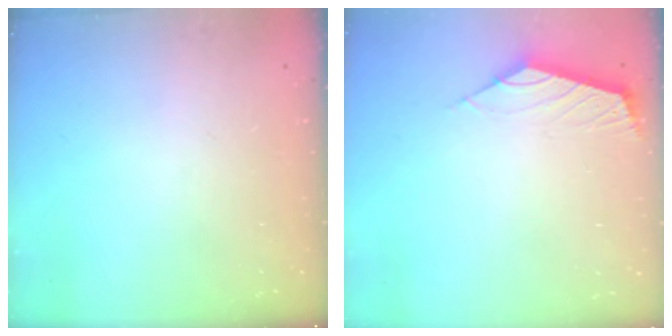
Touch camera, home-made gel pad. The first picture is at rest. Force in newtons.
{"total": 2.6, "press": 2.5, "slide": 0.6}